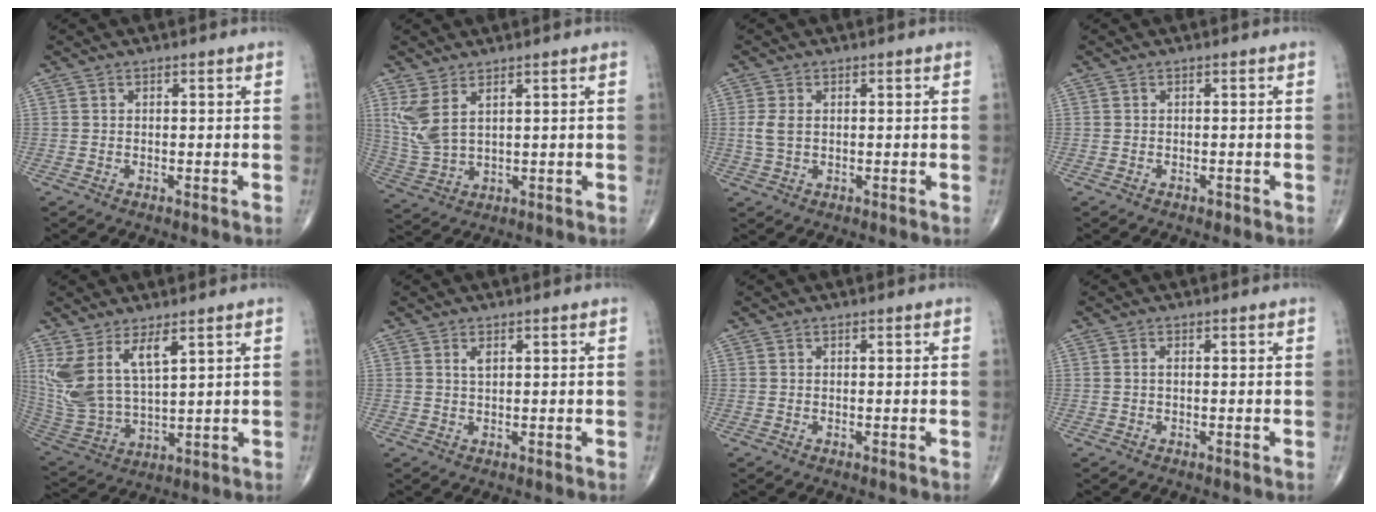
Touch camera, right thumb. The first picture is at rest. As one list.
[{"total": 8.1, "force": [3.8, 3.0, 6.5], "torque": [-0.153, -0.020, 0.092]}, {"total": 3.0, "force": [0.3, 1.9, 2.3], "torque": [-0.058, 0.003, 0.008]}, {"total": 0.6, "force": [-0.4, 0.3, 0.3], "torque": [-0.003, 0.000, -0.007]}, {"total": 12.4, "force": [6.0, 4.8, 9.7], "torque": [-0.206, -0.033, 0.139]}, {"total": 1.3, "force": [0.6, 0.5, 1.0], "torque": [-0.019, 0.000, 0.013]}, {"total": 0.0}, {"total": 0.5, "force": [-0.1, 0.2, 0.5], "torque": [-0.010, -0.001, -0.003]}]